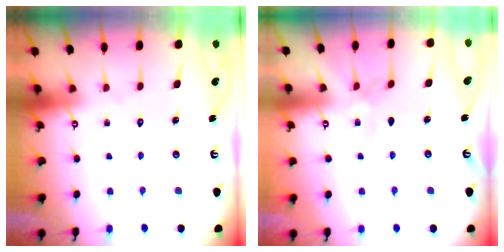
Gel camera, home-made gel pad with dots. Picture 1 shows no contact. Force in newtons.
{"total": 1.9, "press": 1.9, "slide": 0.5}